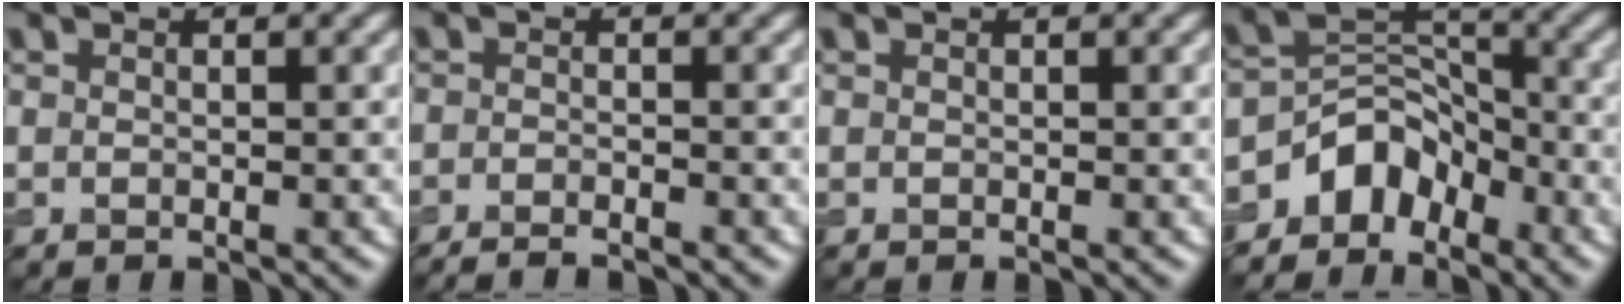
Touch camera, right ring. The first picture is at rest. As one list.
[{"total": 2.7, "force": [-2.2, 0.5, 1.5], "torque": [-0.023, -0.001, -0.042]}, {"total": 0.0}, {"total": 5.2, "force": [-3.7, 3.2, 1.7], "torque": [-0.009, 0.006, -0.072]}]